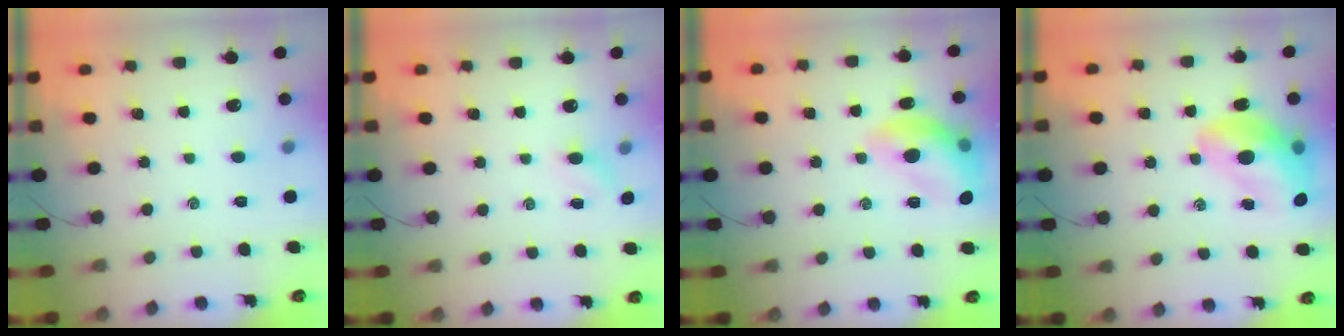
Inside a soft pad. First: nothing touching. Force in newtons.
{"total": 3.2, "press": 3.0, "slide": 1.0}
{"total": 13.6, "press": 13.6, "slide": 0.9}
{"total": 15.0, "press": 14.5, "slide": 3.7}